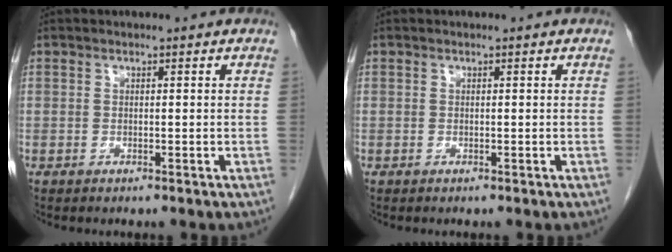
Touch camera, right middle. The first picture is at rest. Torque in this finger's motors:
{"motor_torque": [0.00, 0.00, 0.00, 0.00]}